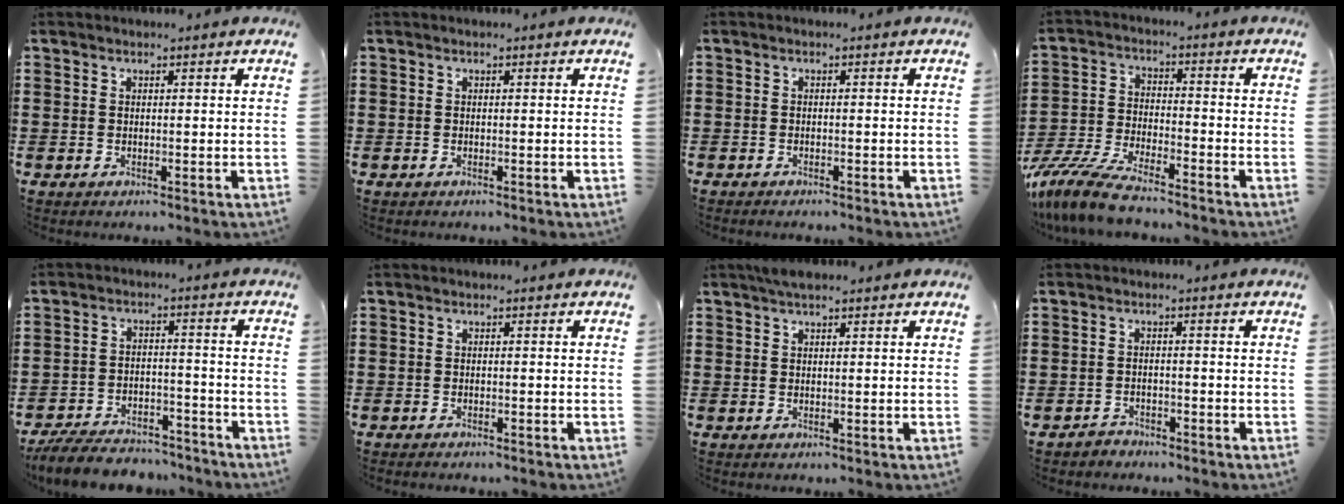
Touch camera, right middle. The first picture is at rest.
{"total": 0.0}
{"total": 0.8, "force": [-0.8, 0.1, 0.1], "torque": [-0.004, 0.000, -0.017]}
{"total": 8.3, "force": [-7.7, 1.0, 3.1], "torque": [-0.080, 0.003, -0.154]}
{"total": 7.4, "force": [-7.0, 1.5, 1.9], "torque": [-0.039, 0.015, -0.138]}
{"total": 0.8, "force": [-0.8, 0.1, 0.1], "torque": [-0.004, -0.001, -0.017]}
{"total": 1.2, "force": [0.8, 0.4, 0.8], "torque": [-0.017, 0.002, 0.015]}
{"total": 2.2, "force": [-2.1, 0.6, -0.2], "torque": [-0.003, 0.002, -0.047]}